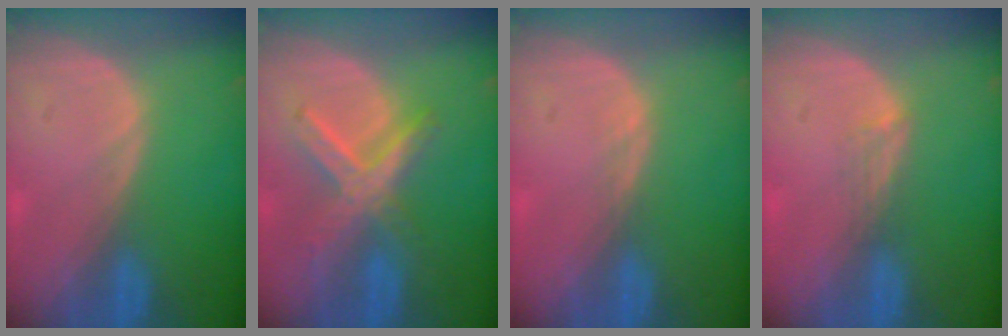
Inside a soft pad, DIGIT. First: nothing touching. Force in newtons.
{"total": 7.4, "press": 6.4, "slide": 3.7}
{"total": 0.8, "press": 0.6, "slide": 0.5}
{"total": 1.8, "press": 1.3, "slide": 1.2}